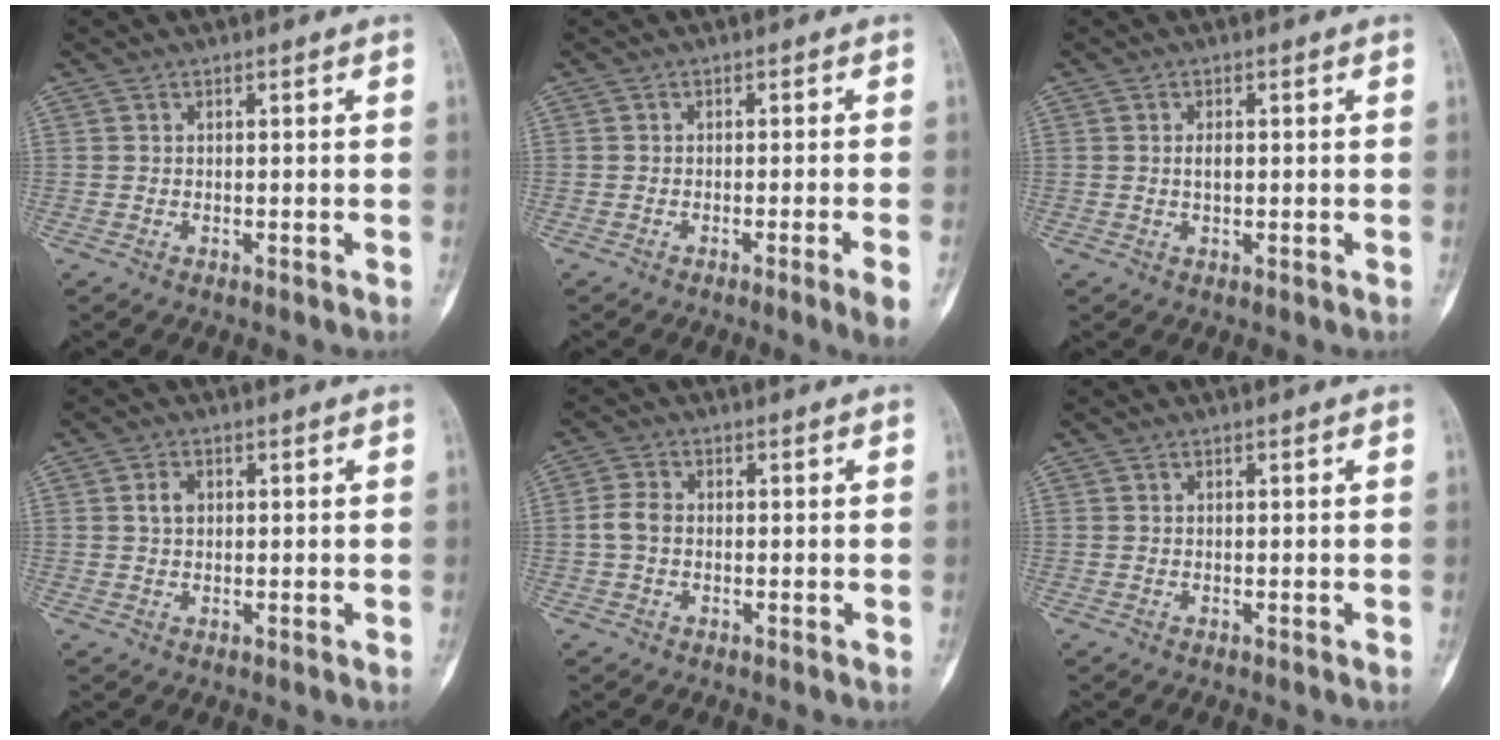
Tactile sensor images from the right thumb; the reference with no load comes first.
{"total": 4.0, "force": [-1.9, -0.5, 3.4], "torque": [-0.055, -0.003, -0.030]}
{"total": 1.7, "force": [0.1, 0.9, 1.5], "torque": [-0.028, 0.000, 0.002]}
{"total": 2.5, "force": [0.5, 1.8, 1.7], "torque": [-0.027, 0.005, 0.009]}
{"total": 3.2, "force": [-0.3, 2.3, 2.2], "torque": [-0.047, 0.007, -0.013]}
{"total": 0.0}